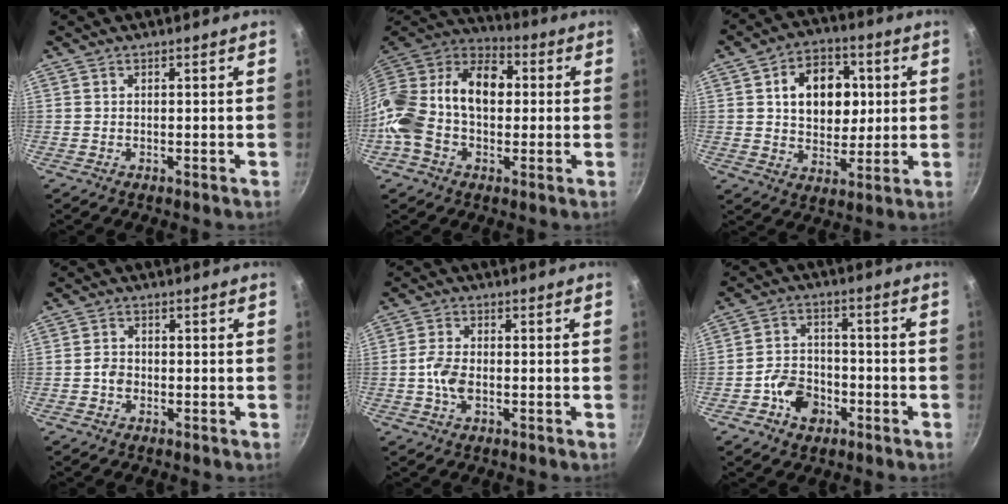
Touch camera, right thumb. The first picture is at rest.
{"total": 21.3, "force": [0.2, 14.6, 15.5], "torque": [-0.267, 0.049, -0.021]}
{"total": 14.1, "force": [2.8, 10.3, 9.1], "torque": [-0.089, 0.000, 0.043]}
{"total": 2.5, "force": [-0.8, 2.0, 1.2], "torque": [-0.012, 0.014, -0.015]}
{"total": 5.0, "force": [-0.9, 3.0, 3.9], "torque": [-0.079, 0.012, -0.023]}
{"total": 8.3, "force": [-3.7, 6.1, 4.2], "torque": [-0.053, 0.032, -0.069]}